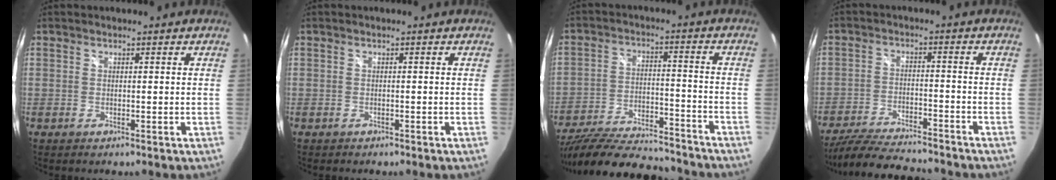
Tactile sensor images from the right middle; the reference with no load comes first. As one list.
[{"total": 0.6, "force": [-0.5, 0.3, 0.0], "torque": [-0.003, -0.002, -0.008]}, {"total": 23.0, "force": [-19.8, 5.8, 10.2], "torque": [-0.197, -0.035, -0.297]}, {"total": 15.4, "force": [-13.5, 3.1, 6.7], "torque": [-0.147, -0.019, -0.218]}]